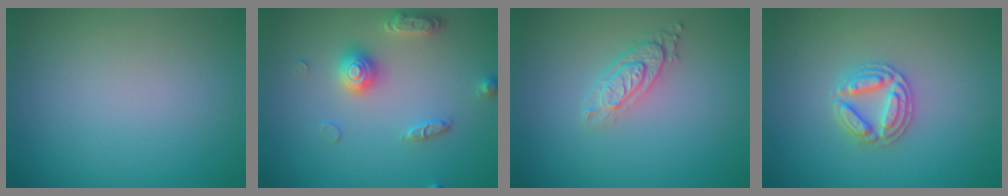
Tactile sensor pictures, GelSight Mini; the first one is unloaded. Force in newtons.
{"total": 3.0, "press": 3.0, "slide": 0.4}
{"total": 3.2, "press": 2.3, "slide": 2.2}
{"total": 2.9, "press": 2.9, "slide": 0.5}